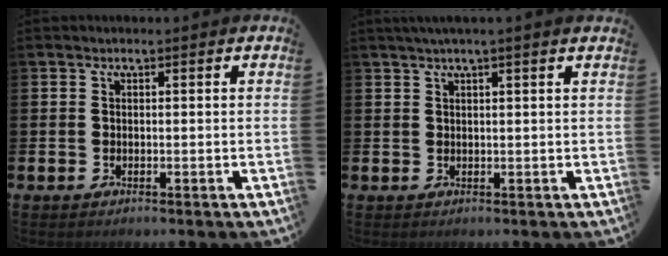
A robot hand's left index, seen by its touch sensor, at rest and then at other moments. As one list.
[{"total": 1.7, "force": [1.3, -0.3, 1.1], "torque": [-0.025, 0.001, 0.025]}]